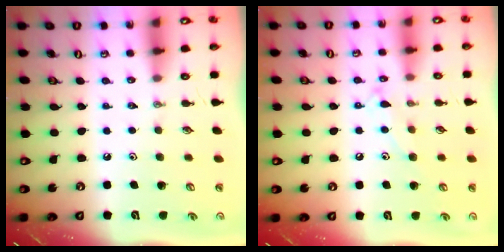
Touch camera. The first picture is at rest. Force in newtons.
{"total": 8.8, "press": 8.7, "slide": 0.6}